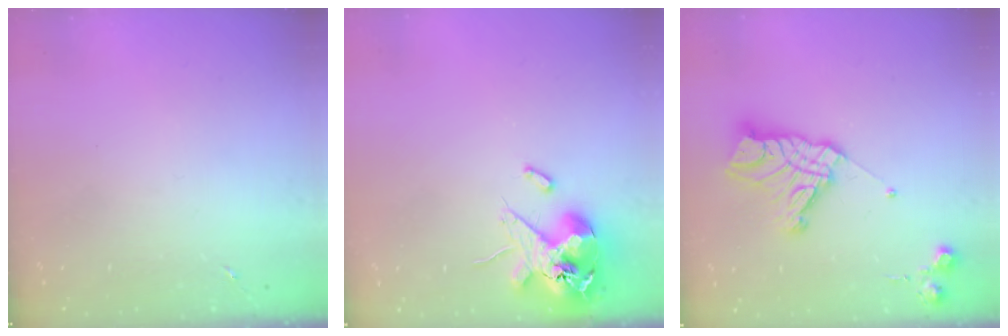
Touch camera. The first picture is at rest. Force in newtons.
{"total": 13.4, "press": 13.2, "slide": 2.3}
{"total": 15.8, "press": 15.8, "slide": 1.3}